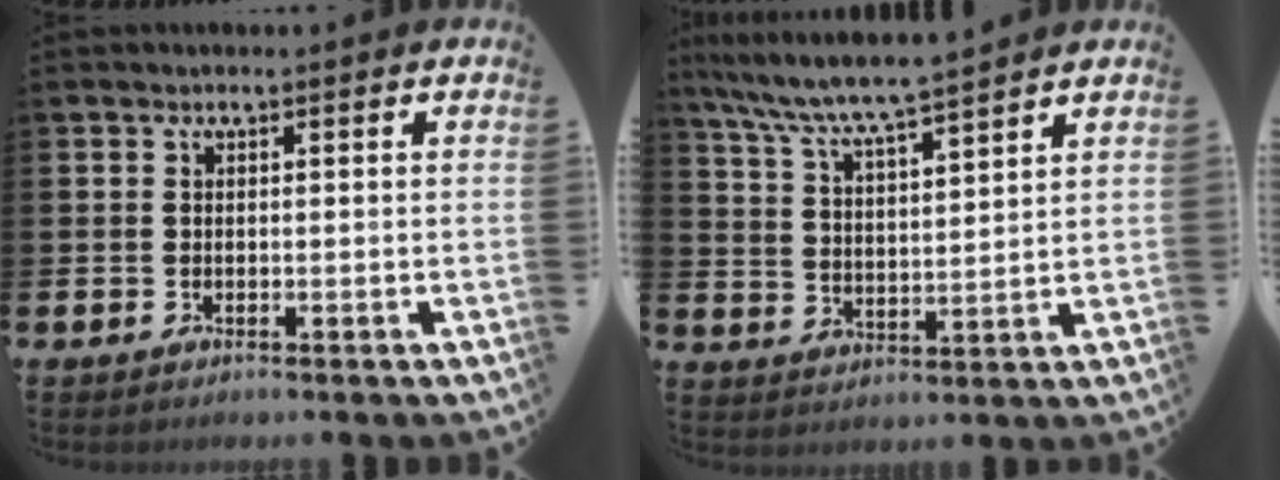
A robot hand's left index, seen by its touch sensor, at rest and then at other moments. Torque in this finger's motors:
{"motor_torque": [0.23, -0.16, 0.84, 0.17]}